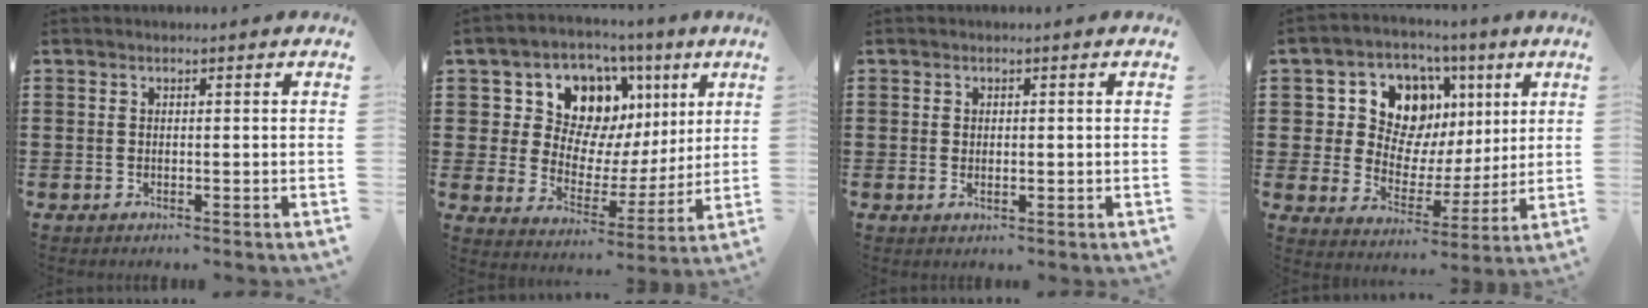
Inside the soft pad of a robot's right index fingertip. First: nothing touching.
{"total": 12.0, "force": [6.0, 8.6, 5.8], "torque": [-0.138, -0.024, 0.114]}
{"total": 0.7, "force": [0.1, 0.5, 0.4], "torque": [-0.008, 0.006, 0.001]}
{"total": 11.8, "force": [4.9, 9.0, 5.9], "torque": [-0.142, -0.002, 0.097]}